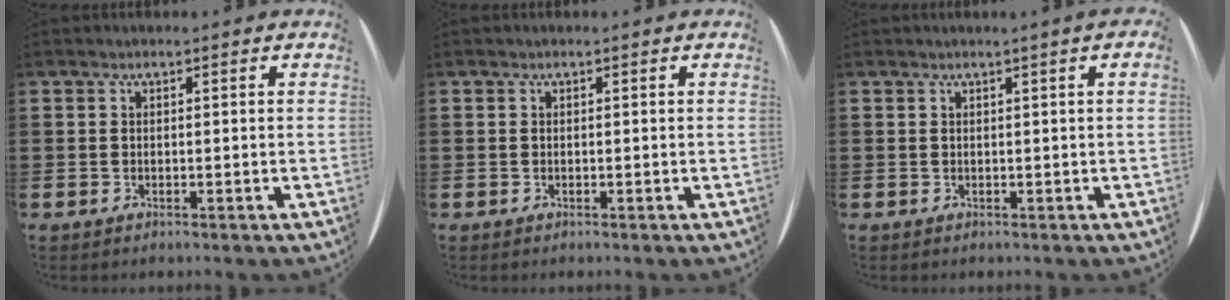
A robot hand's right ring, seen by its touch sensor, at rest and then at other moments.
{"total": 0.0}
{"total": 0.7, "force": [0.2, -0.3, 0.6], "torque": [-0.008, -0.004, 0.004]}